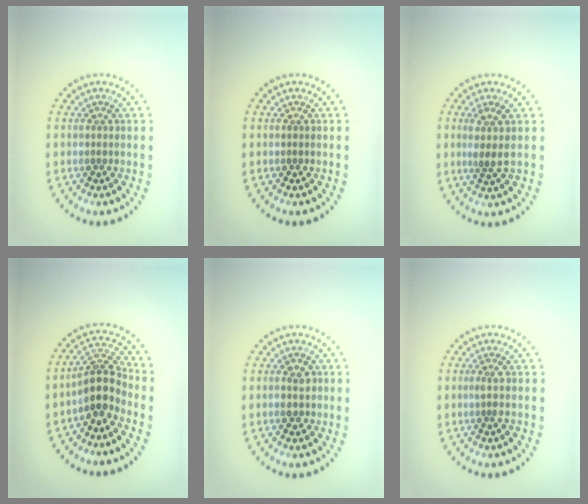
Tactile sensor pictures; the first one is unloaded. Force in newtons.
{"total": 0.0}
{"total": 1.9, "press": 1.5, "slide": 1.2}
{"total": 3.9, "press": 3.1, "slide": 2.4}
{"total": 1.5, "press": 1.5, "slide": 0.1}
{"total": 0.8, "press": 0.5, "slide": 0.6}